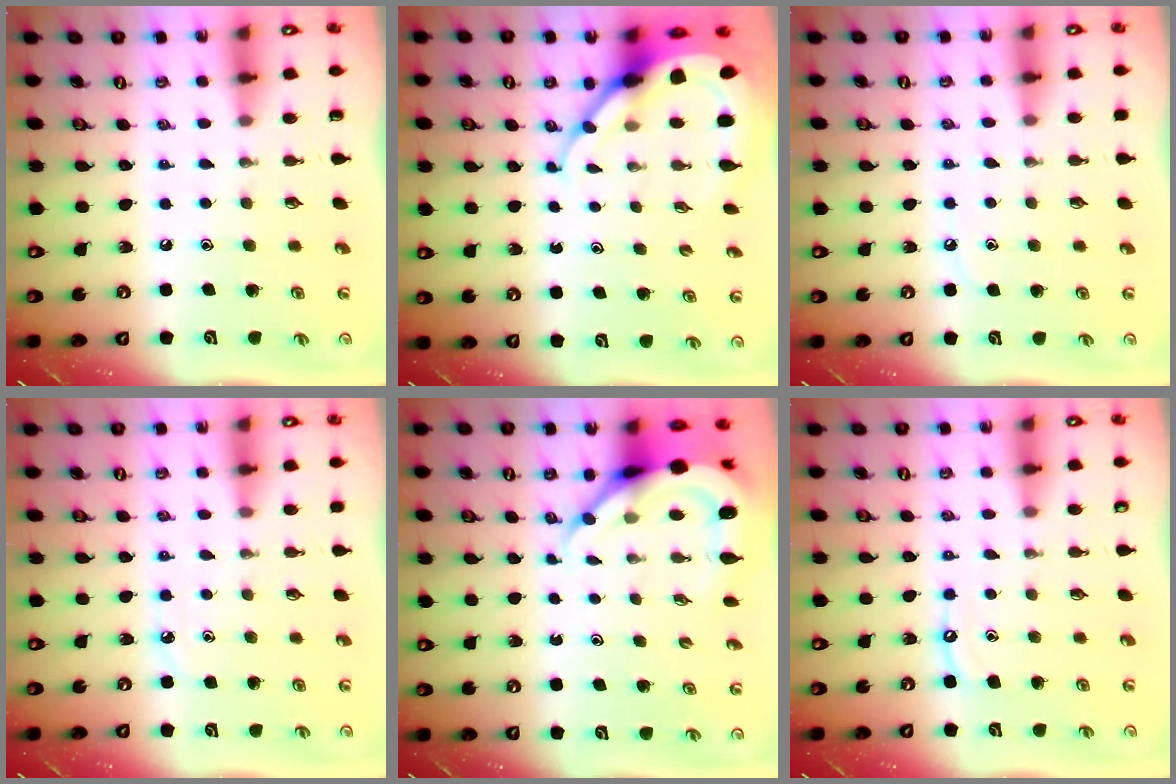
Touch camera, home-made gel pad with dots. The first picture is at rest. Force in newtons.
{"total": 9.4, "press": 9.3, "slide": 0.9}
{"total": 5.3, "press": 5.2, "slide": 0.7}
{"total": 4.3, "press": 4.3, "slide": 0.3}
{"total": 9.5, "press": 9.4, "slide": 1.1}
{"total": 5.2, "press": 5.2, "slide": 0.5}